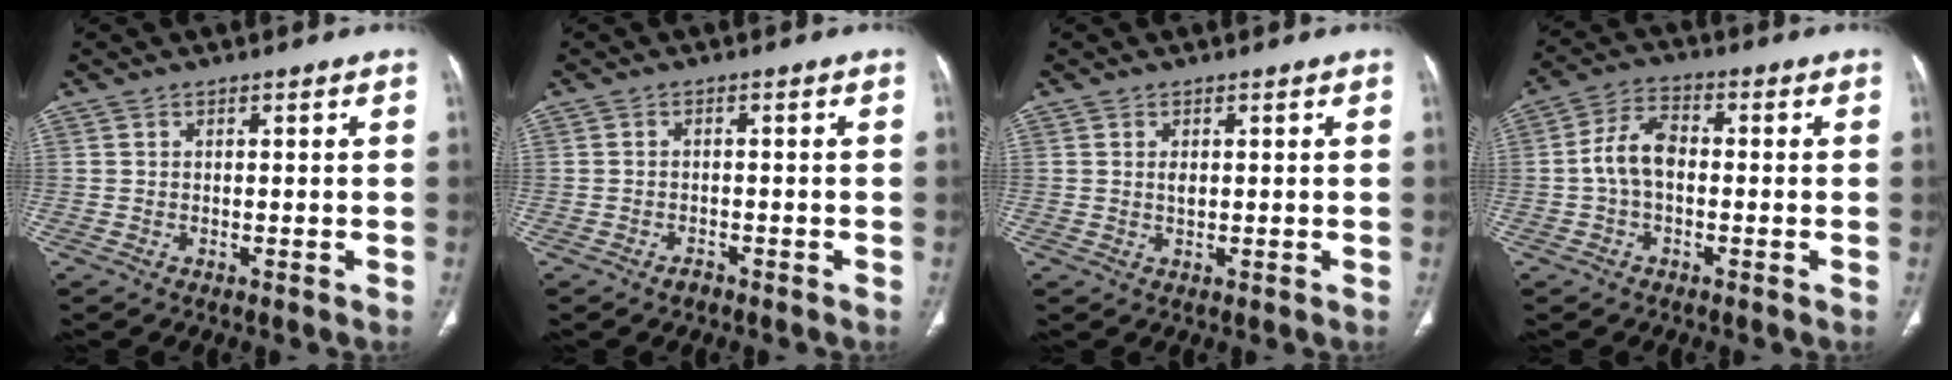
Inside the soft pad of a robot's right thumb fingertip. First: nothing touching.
{"total": 1.5, "force": [-1.1, 0.9, 0.5], "torque": [-0.011, 0.007, -0.017]}
{"total": 1.3, "force": [0.3, 0.7, 1.1], "torque": [-0.019, -0.002, 0.008]}
{"total": 7.0, "force": [-0.7, 4.2, 5.5], "torque": [-0.102, 0.022, -0.021]}